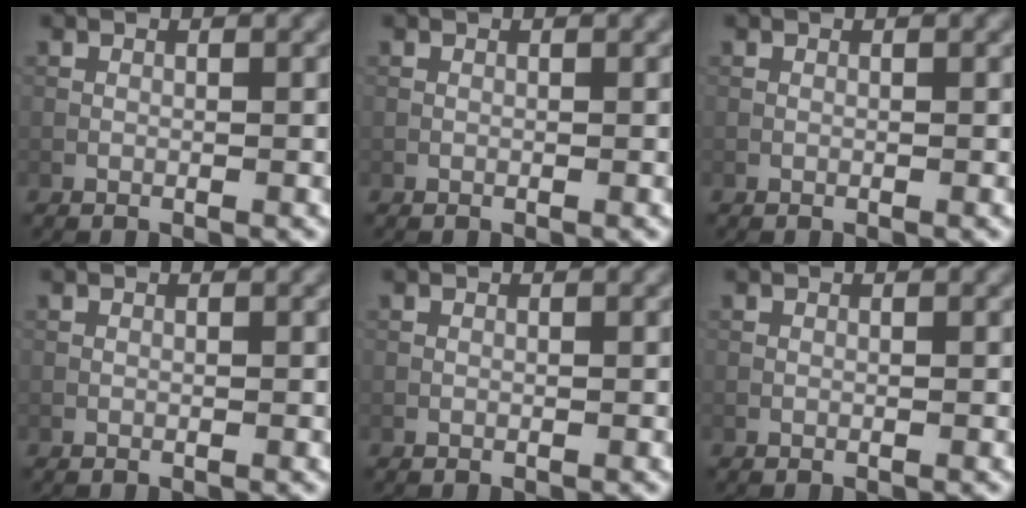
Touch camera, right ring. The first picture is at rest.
{"total": 0.0}
{"total": 0.0}
{"total": 0.0}
{"total": 0.0}
{"total": 0.0}